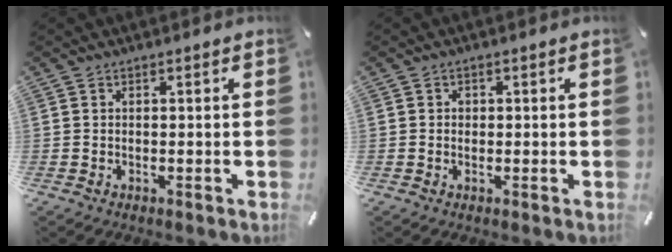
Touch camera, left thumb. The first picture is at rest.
{"total": 0.9, "force": [0.0, 0.9, 0.4], "torque": [0.001, 0.001, -0.003]}